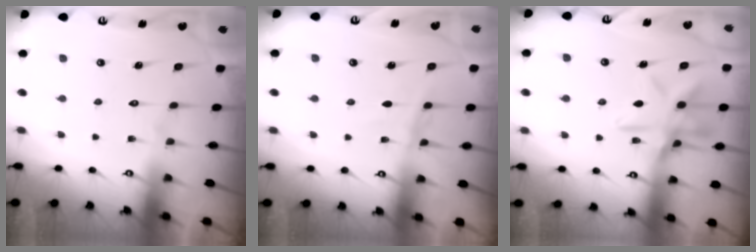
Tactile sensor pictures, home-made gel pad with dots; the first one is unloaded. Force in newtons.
{"total": 4.4, "press": 4.3, "slide": 0.5}
{"total": 12.1, "press": 12.0, "slide": 0.9}